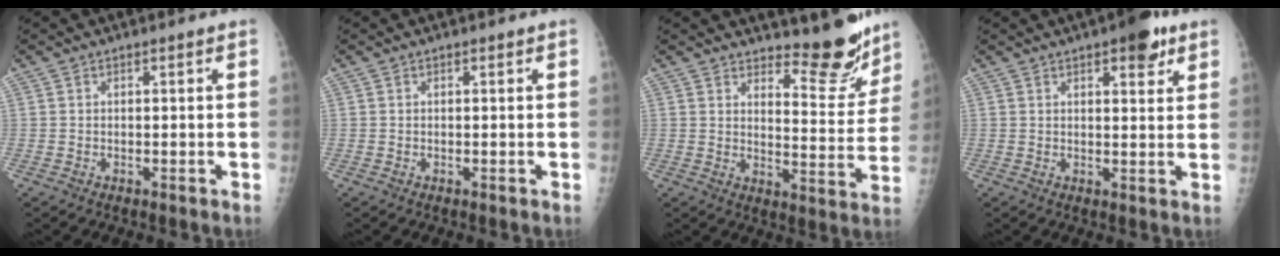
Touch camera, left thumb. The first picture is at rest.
{"total": 0.0}
{"total": 10.3, "force": [9.2, 3.0, 3.6], "torque": [-0.018, -0.091, 0.129]}
{"total": 6.6, "force": [3.7, 2.5, 4.8], "torque": [-0.044, -0.013, 0.043]}